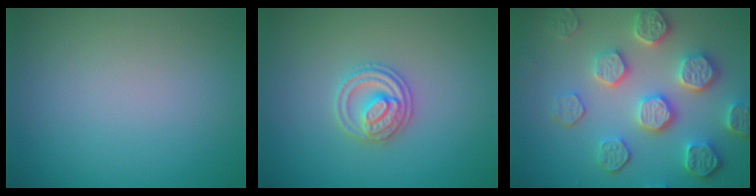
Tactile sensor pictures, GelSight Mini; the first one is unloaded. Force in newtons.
{"total": 2.8, "press": 2.7, "slide": 0.5}
{"total": 7.0, "press": 5.7, "slide": 4.2}